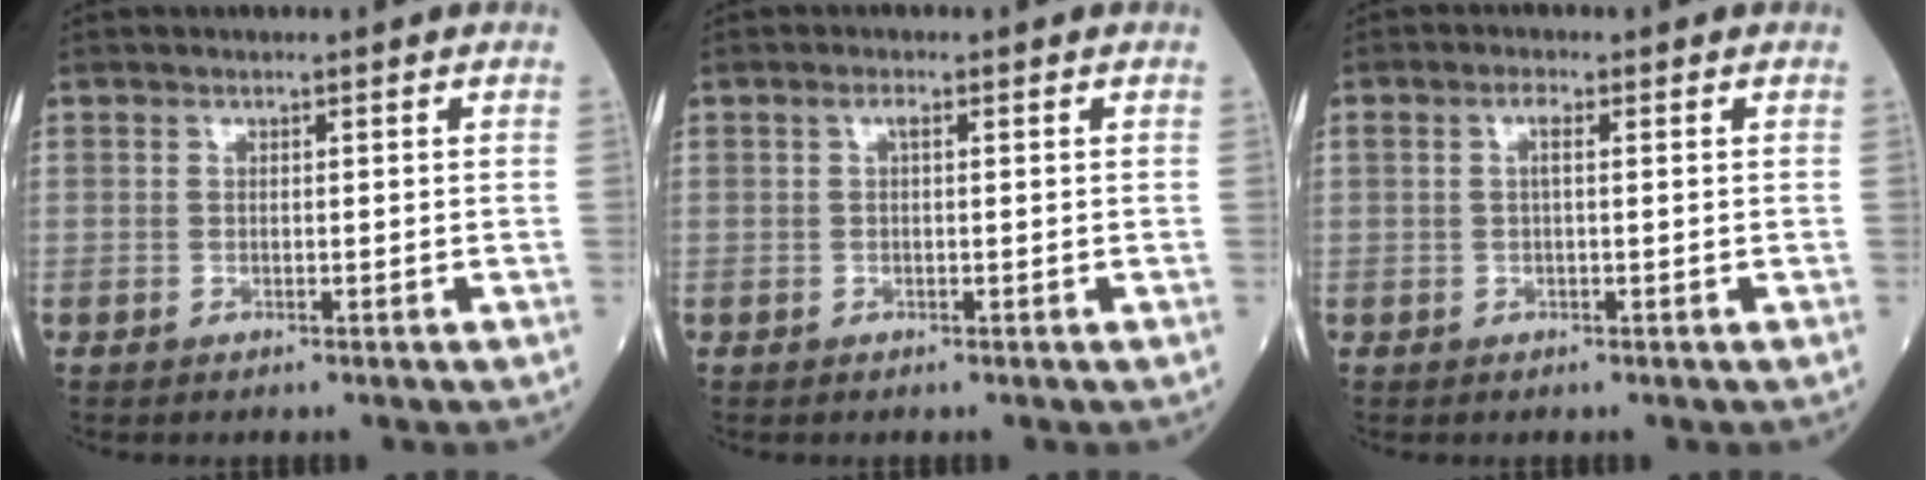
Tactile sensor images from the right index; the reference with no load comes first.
{"total": 1.1, "force": [0.3, 0.3, 1.0], "torque": [-0.018, 0.005, 0.003]}
{"total": 1.6, "force": [0.3, 0.4, 1.6], "torque": [-0.036, 0.008, 0.006]}